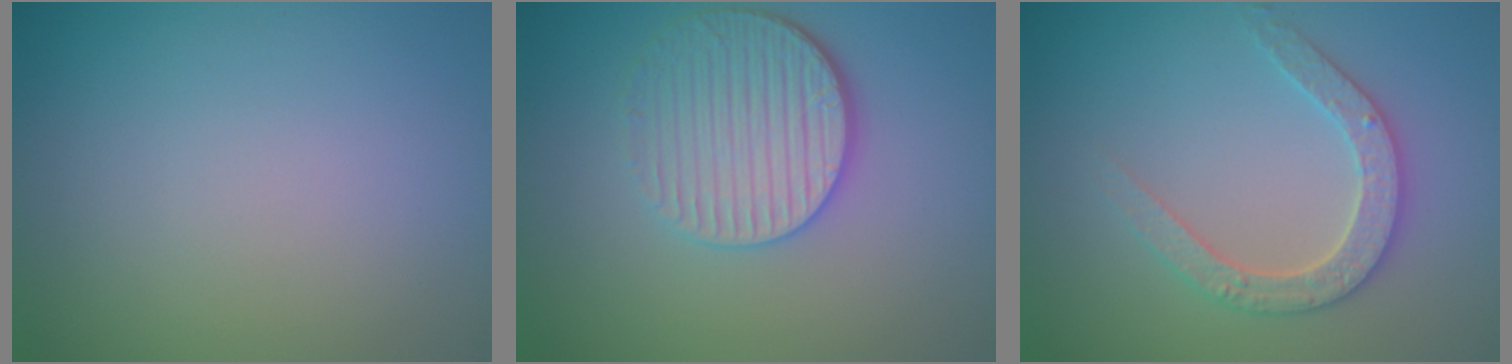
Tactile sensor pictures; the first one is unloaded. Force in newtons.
{"total": 4.3, "press": 3.6, "slide": 2.3}
{"total": 2.9, "press": 2.9, "slide": 0.5}